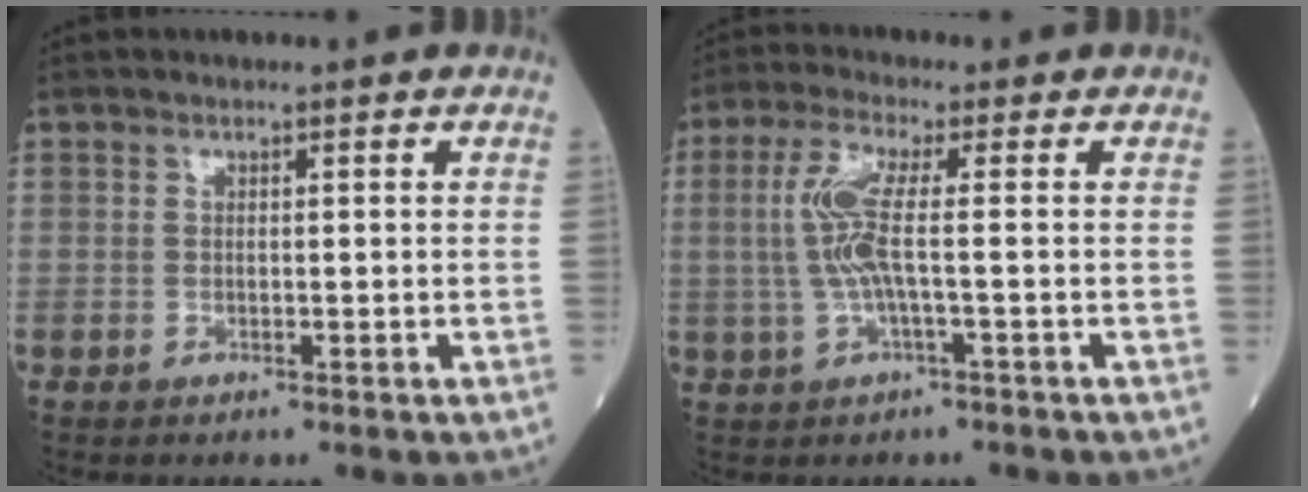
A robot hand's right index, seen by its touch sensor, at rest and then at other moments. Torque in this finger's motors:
{"motor_torque": [1.07, -0.07, 0.52, 0.18]}